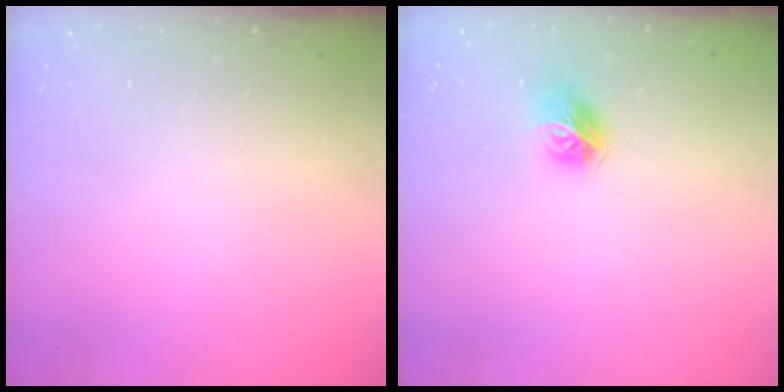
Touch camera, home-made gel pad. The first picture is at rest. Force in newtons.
{"total": 9.4, "press": 9.4, "slide": 0.5}